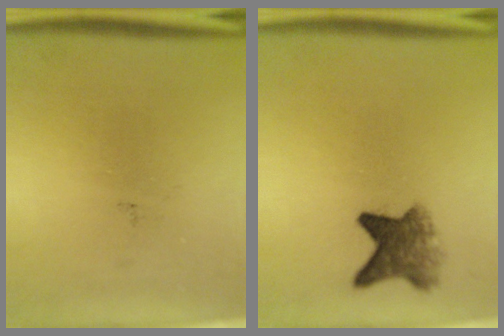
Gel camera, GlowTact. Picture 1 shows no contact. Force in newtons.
{"total": 5.7}